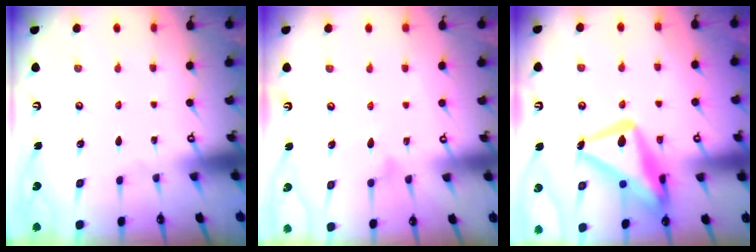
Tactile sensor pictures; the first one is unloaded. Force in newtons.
{"total": 8.1, "press": 8.1, "slide": 0.3}
{"total": 21.7, "press": 21.6, "slide": 2.0}